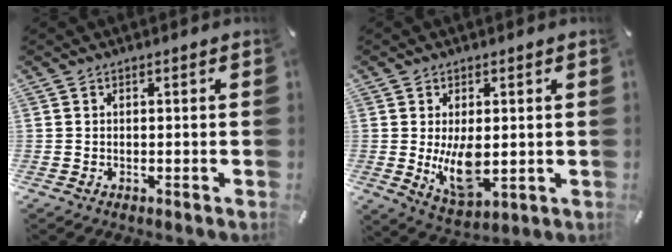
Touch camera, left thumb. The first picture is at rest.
{"total": 10.1, "force": [0.0, 5.4, 8.5], "torque": [-0.160, -0.021, 0.002]}